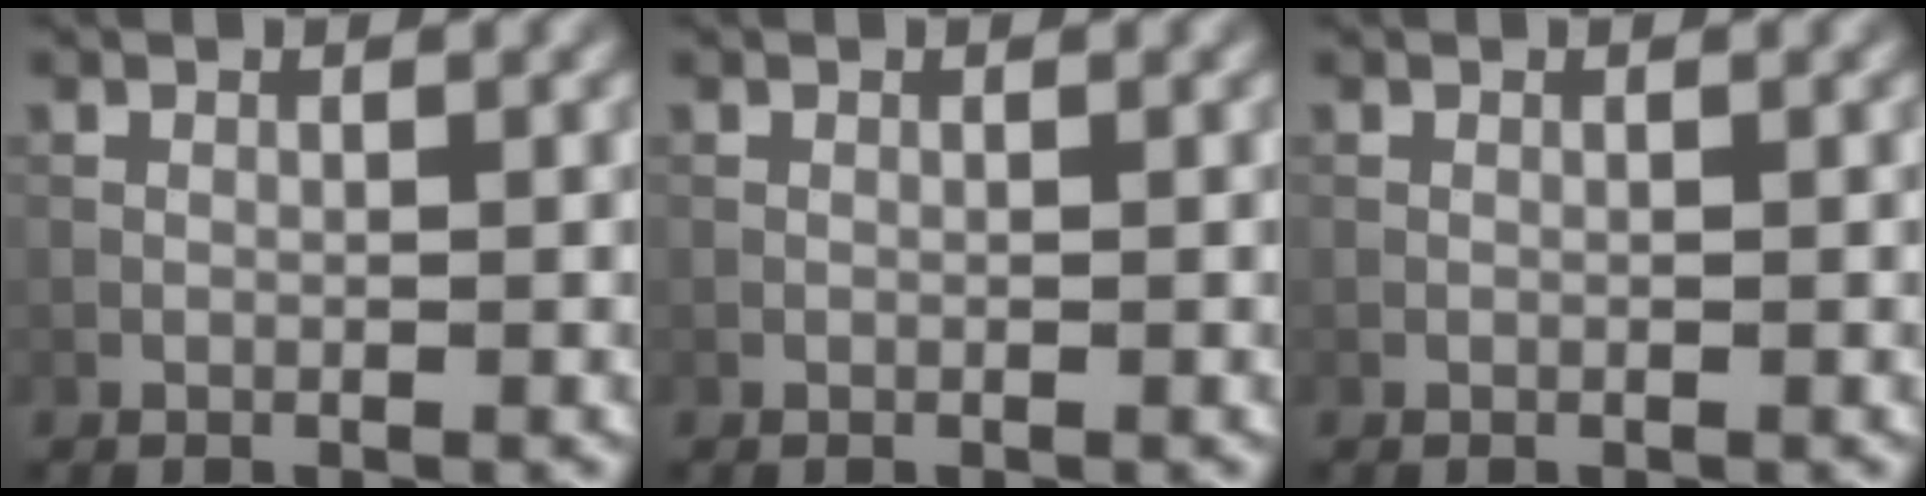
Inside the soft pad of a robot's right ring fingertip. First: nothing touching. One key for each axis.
{"total": 0.0}
{"total": 0.0}